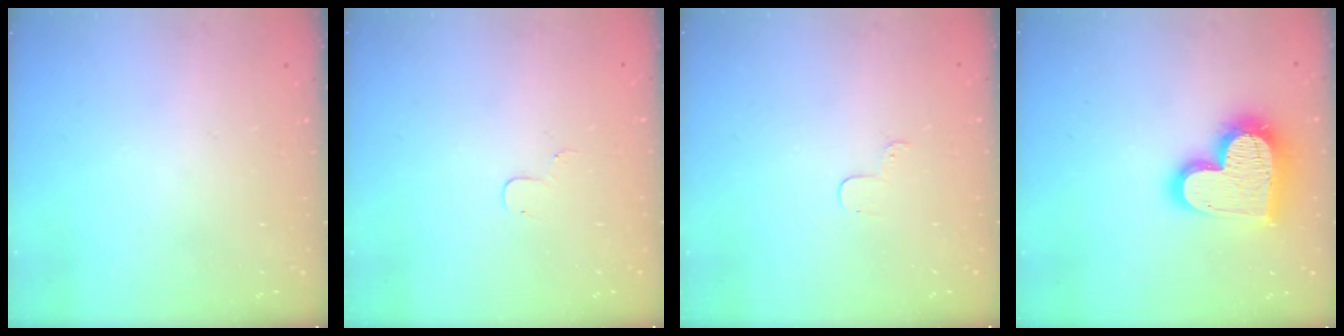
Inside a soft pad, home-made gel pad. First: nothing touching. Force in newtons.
{"total": 3.3, "press": 3.3, "slide": 0.3}
{"total": 2.9, "press": 2.9, "slide": 0.3}
{"total": 19.9, "press": 19.9, "slide": 1.7}